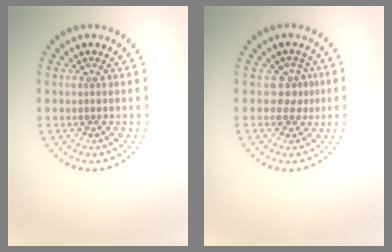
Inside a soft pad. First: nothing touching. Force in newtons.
{"total": 2.2, "press": 1.5, "slide": 1.6}